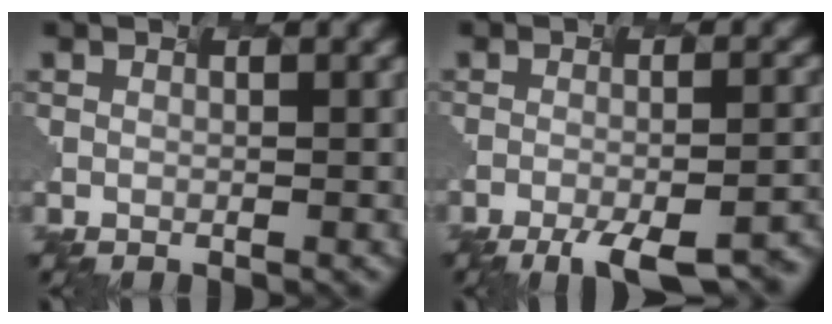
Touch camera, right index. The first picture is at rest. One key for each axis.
{"total": 8.9, "fx": -5.7, "fy": 2.3, "fz": 6.4, "tx": -0.088, "ty": -0.014, "tz": -0.067}